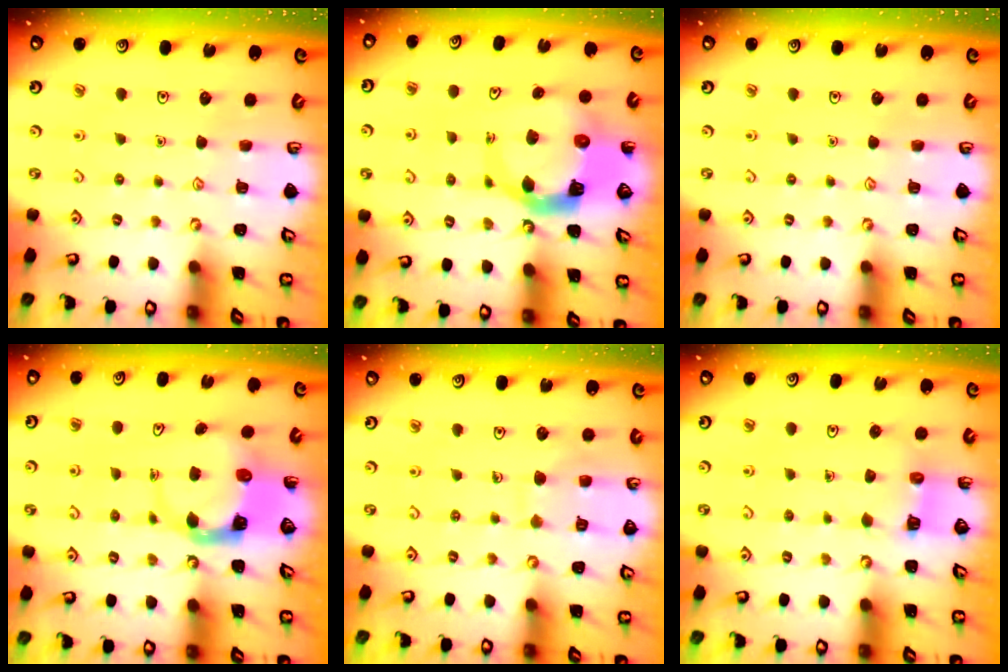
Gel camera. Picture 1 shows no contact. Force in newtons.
{"total": 8.2, "press": 8.2, "slide": 1.1}
{"total": 0.0}
{"total": 3.7, "press": 3.7, "slide": 0.5}
{"total": 7.4, "press": 7.3, "slide": 0.5}
{"total": 3.3, "press": 3.3, "slide": 0.3}